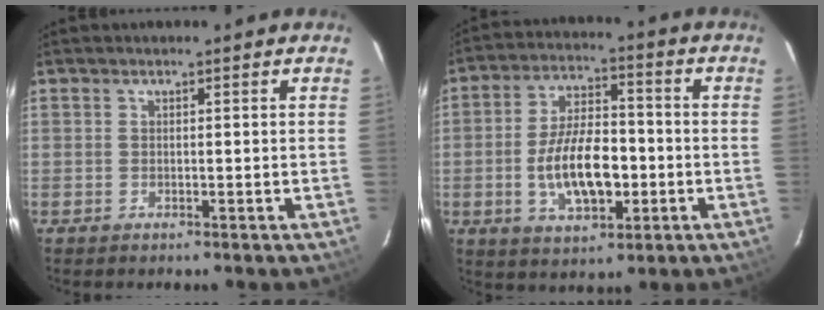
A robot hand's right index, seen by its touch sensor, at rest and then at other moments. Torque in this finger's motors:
{"motor_torque": [1.22, -0.92, 0.54, 0.20]}